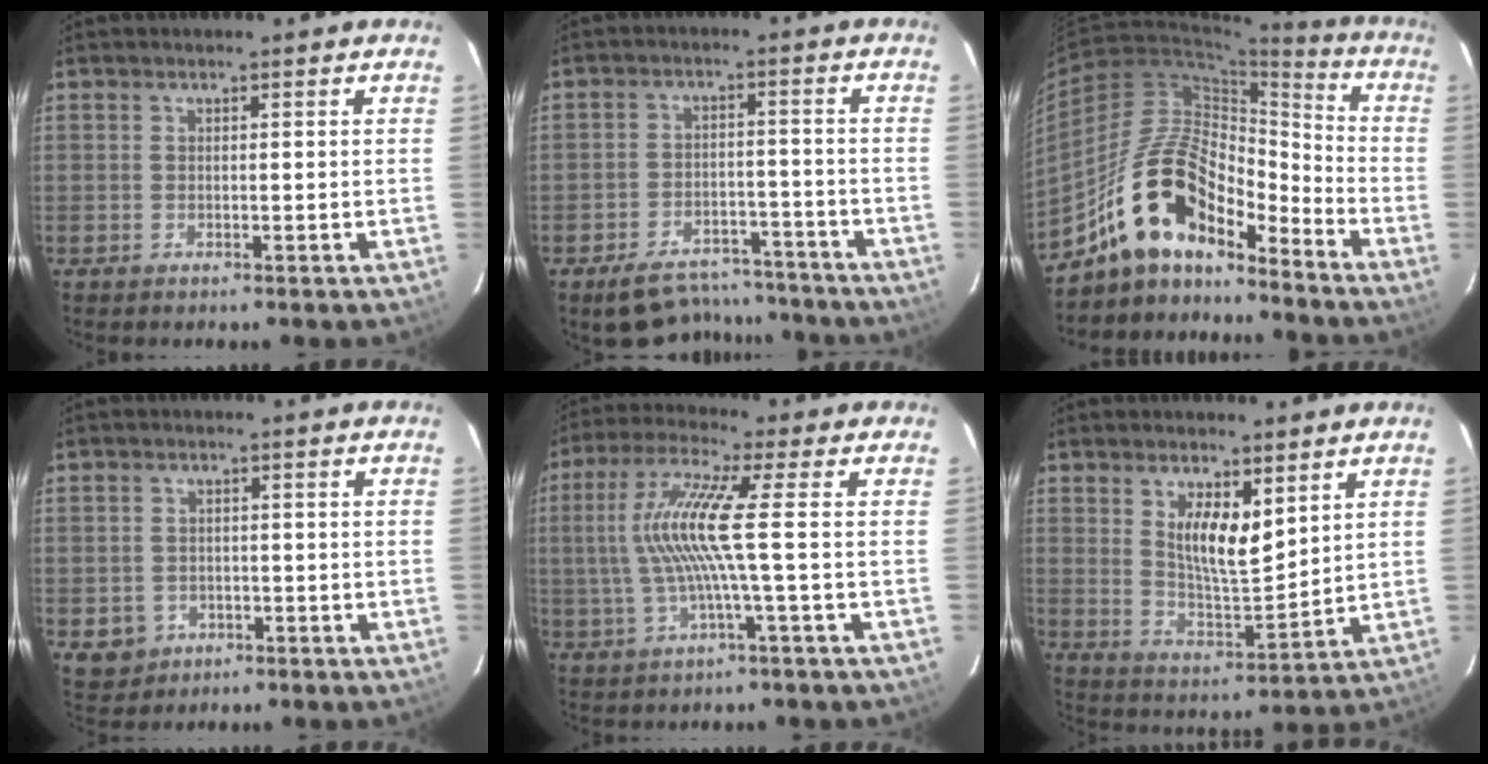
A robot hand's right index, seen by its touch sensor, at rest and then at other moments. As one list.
[{"total": 12.5, "force": [-10.7, 5.1, 3.9], "torque": [-0.084, 0.018, -0.135]}, {"total": 16.2, "force": [-12.7, 6.2, 8.0], "torque": [-0.153, 0.024, -0.235]}, {"total": 4.8, "force": [-1.5, 4.5, 0.9], "torque": [-0.027, 0.009, -0.010]}, {"total": 10.2, "force": [-0.2, -1.0, 10.2], "torque": [-0.203, 0.002, -0.001]}, {"total": 8.9, "force": [4.3, 3.3, 7.1], "torque": [-0.122, -0.006, 0.085]}]